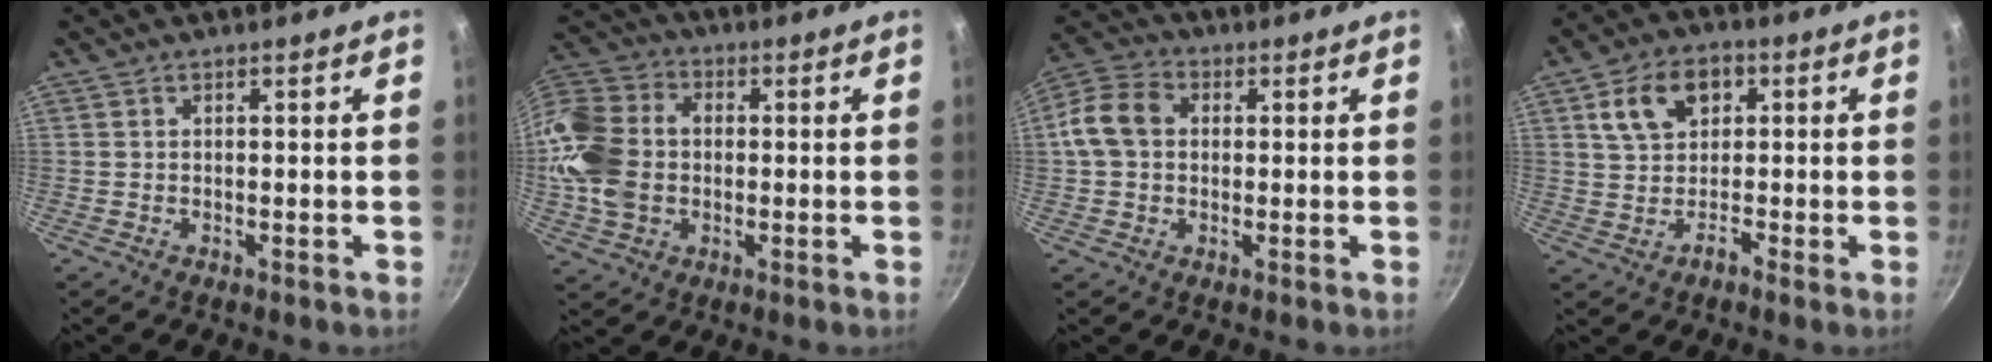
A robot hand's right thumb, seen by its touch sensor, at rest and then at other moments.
{"total": 17.7, "force": [-0.5, 13.7, 11.2], "torque": [-0.227, 0.028, -0.019]}
{"total": 9.0, "force": [0.8, 7.0, 5.5], "torque": [-0.092, 0.022, -0.002]}
{"total": 8.9, "force": [1.7, 6.9, 5.4], "torque": [-0.063, 0.020, 0.021]}